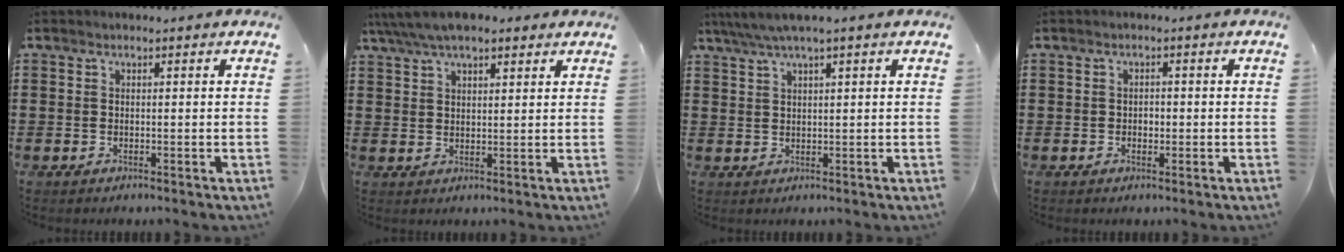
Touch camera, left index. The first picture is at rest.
{"total": 5.7, "force": [4.6, 1.6, 2.9], "torque": [-0.068, -0.001, 0.086]}
{"total": 2.8, "force": [1.9, 0.0, 2.1], "torque": [-0.044, 0.002, 0.033]}
{"total": 0.9, "force": [-0.1, 0.7, 0.4], "torque": [-0.009, 0.005, -0.004]}